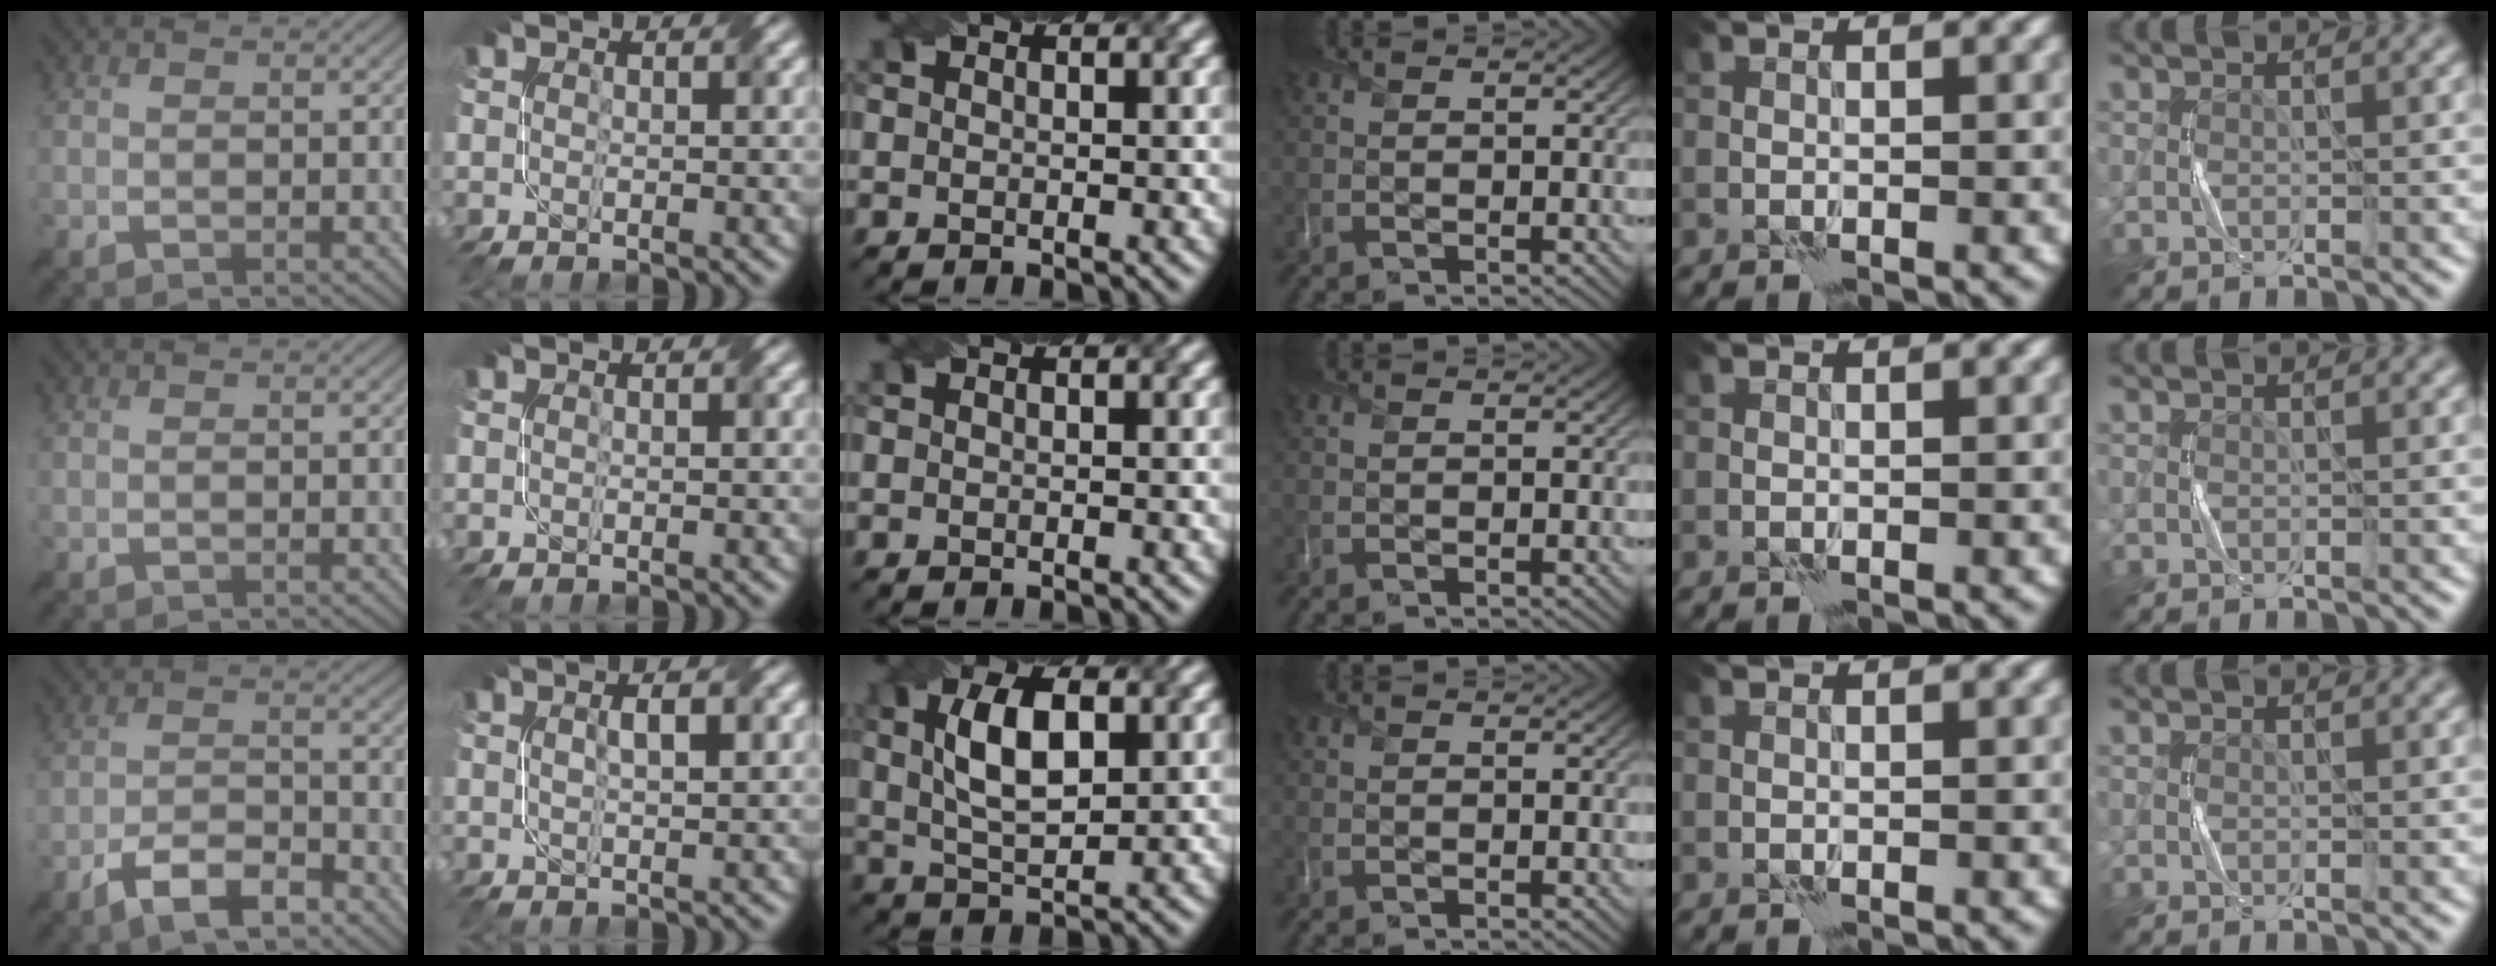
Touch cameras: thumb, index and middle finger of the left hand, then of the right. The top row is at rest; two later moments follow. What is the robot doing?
{"motion": "twist", "object": "screw"}